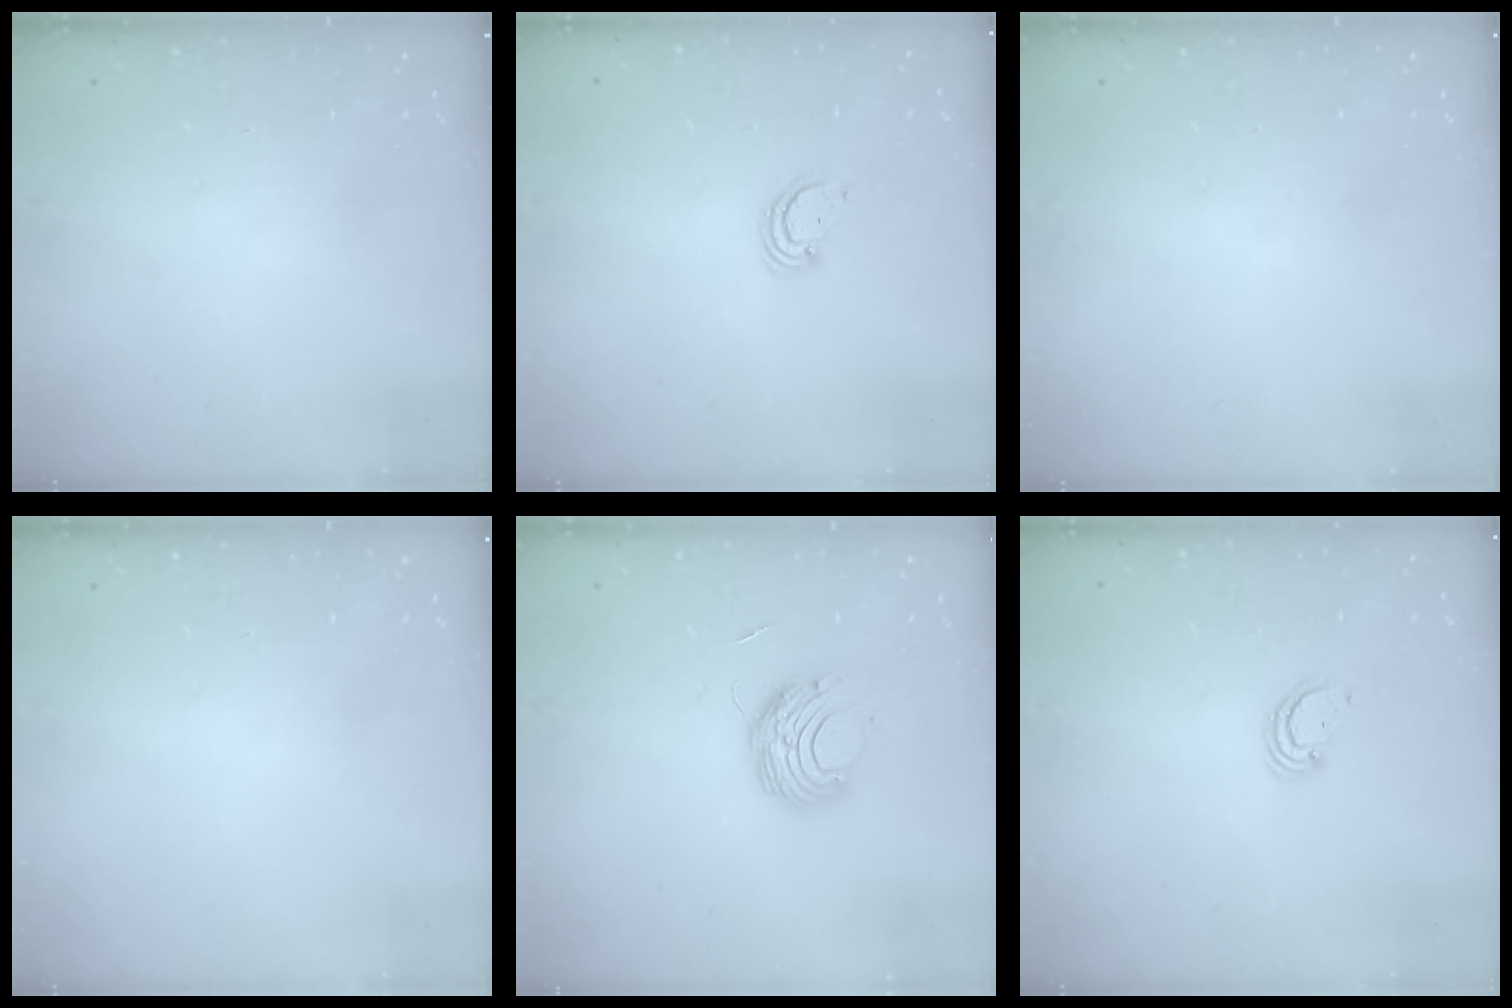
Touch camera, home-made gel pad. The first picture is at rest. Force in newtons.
{"total": 2.3, "press": 2.3, "slide": 0.2}
{"total": 0.0}
{"total": 0.0}
{"total": 9.7, "press": 9.7, "slide": 0.9}
{"total": 2.3, "press": 2.3, "slide": 0.2}